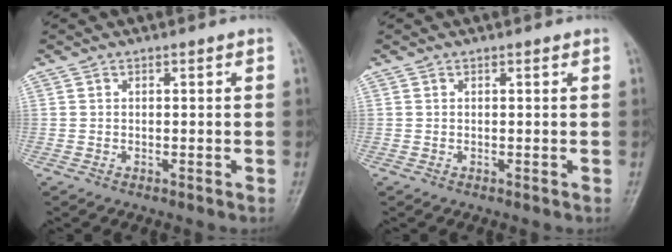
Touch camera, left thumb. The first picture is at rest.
{"total": 0.0}